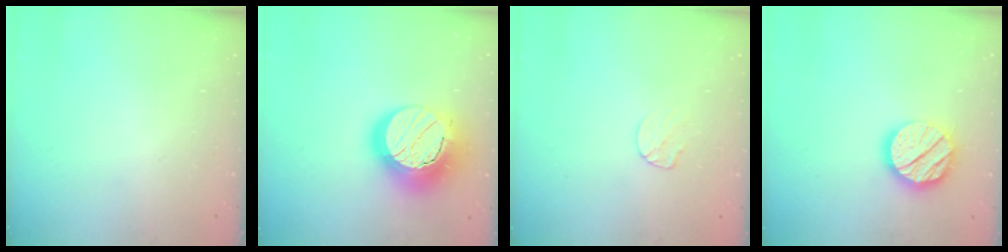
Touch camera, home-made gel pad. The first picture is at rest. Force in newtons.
{"total": 21.3, "press": 21.2, "slide": 1.6}
{"total": 5.0, "press": 5.0, "slide": 0.5}
{"total": 14.3, "press": 14.2, "slide": 2.0}